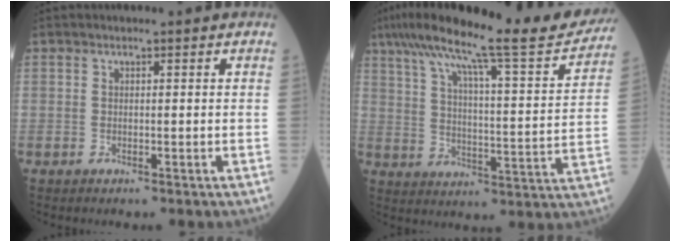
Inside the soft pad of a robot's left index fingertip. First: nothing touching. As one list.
[{"total": 23.3, "force": [19.5, 1.4, 12.6], "torque": [-0.205, -0.011, 0.272]}]